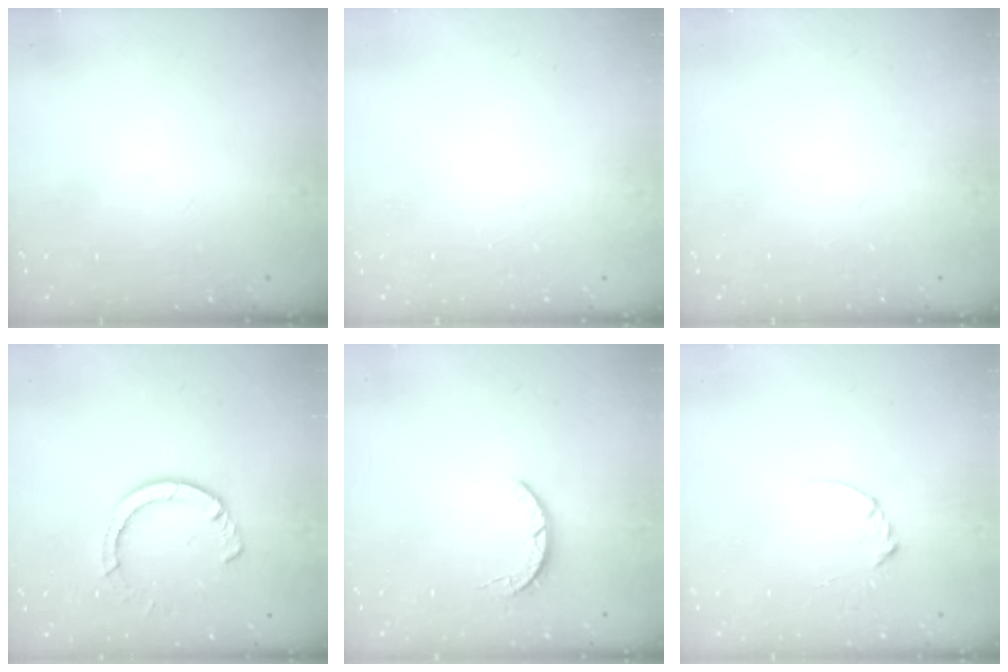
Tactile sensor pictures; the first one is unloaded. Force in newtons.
{"total": 0.0}
{"total": 0.0}
{"total": 7.5, "press": 7.4, "slide": 1.0}
{"total": 2.2, "press": 2.2, "slide": 0.4}
{"total": 3.2, "press": 3.2, "slide": 0.3}